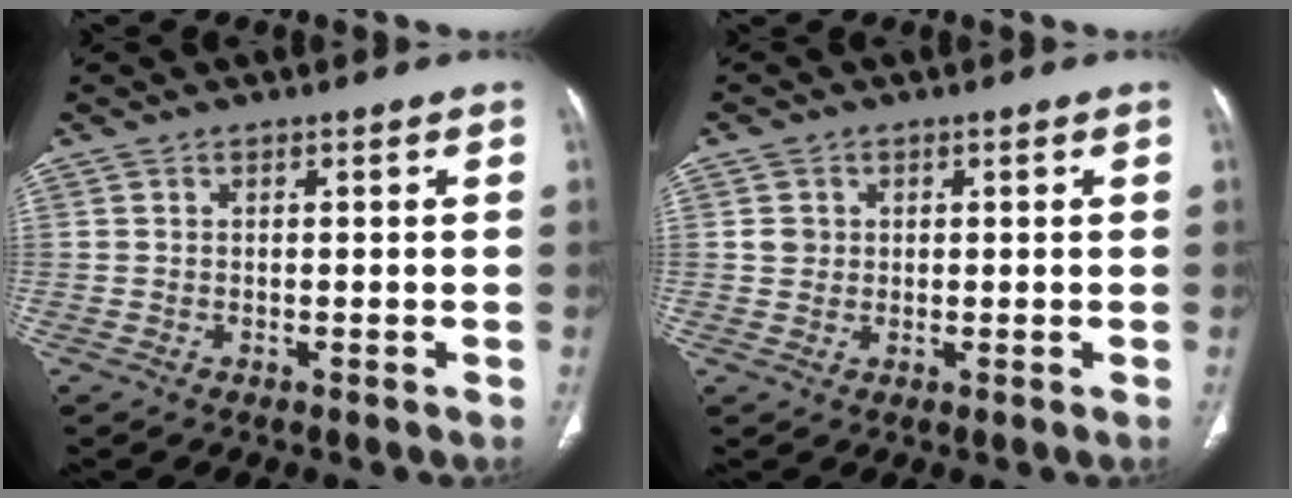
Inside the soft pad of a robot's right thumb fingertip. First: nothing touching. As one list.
[{"total": 2.3, "force": [0.5, 2.1, 0.6], "torque": [-0.001, -0.001, 0.011]}]